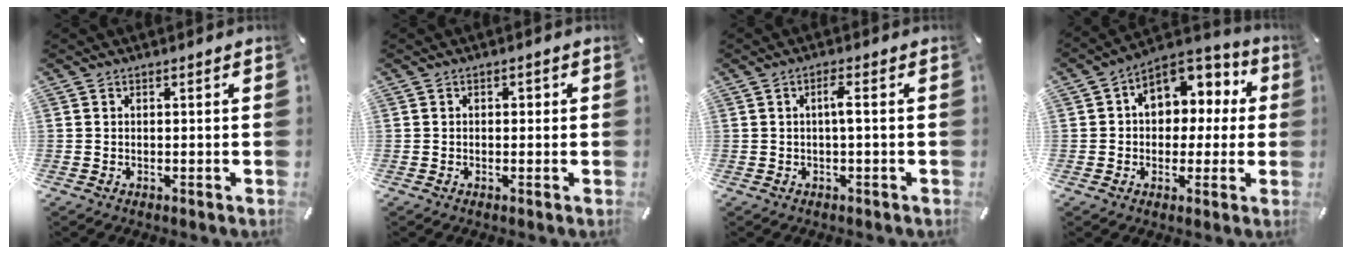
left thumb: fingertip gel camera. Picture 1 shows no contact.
{"total": 1.0, "force": [-0.2, 0.9, 0.5], "torque": [-0.011, 0.005, -0.006]}
{"total": 3.1, "force": [0.1, 0.3, 3.1], "torque": [-0.061, 0.004, -0.003]}
{"total": 9.6, "force": [1.6, 8.0, 5.0], "torque": [-0.068, -0.010, 0.030]}